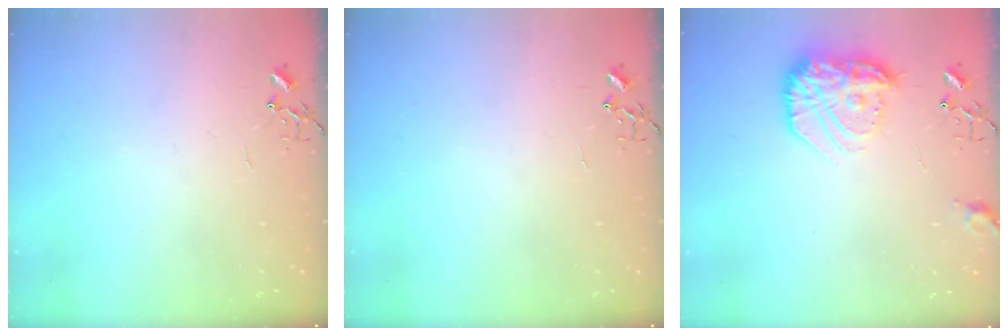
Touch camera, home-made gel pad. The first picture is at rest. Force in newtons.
{"total": 0.0}
{"total": 16.6, "press": 16.6, "slide": 0.9}